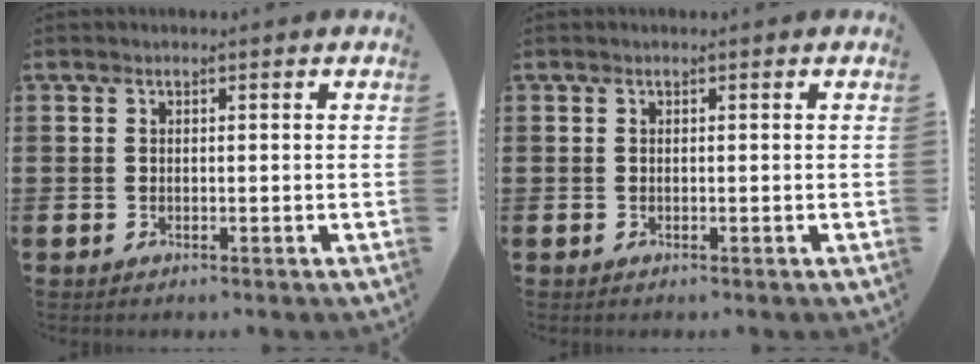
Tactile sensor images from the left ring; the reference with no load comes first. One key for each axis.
{"total": 0.0}